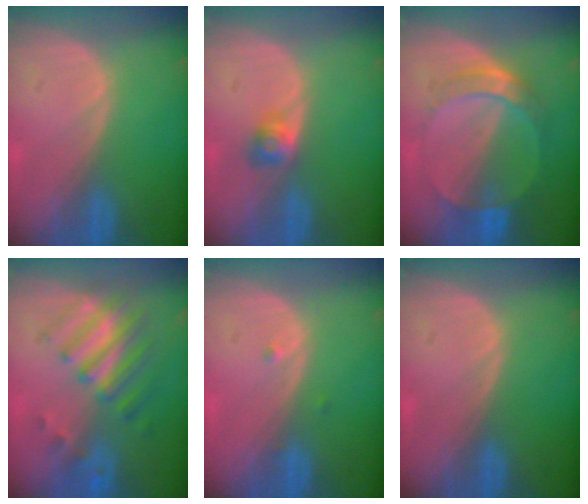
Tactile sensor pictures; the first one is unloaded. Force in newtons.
{"total": 2.6, "press": 2.4, "slide": 1.0}
{"total": 7.1, "press": 6.3, "slide": 3.2}
{"total": 8.0, "press": 7.2, "slide": 3.6}
{"total": 0.9, "press": 0.7, "slide": 0.5}
{"total": 0.0}